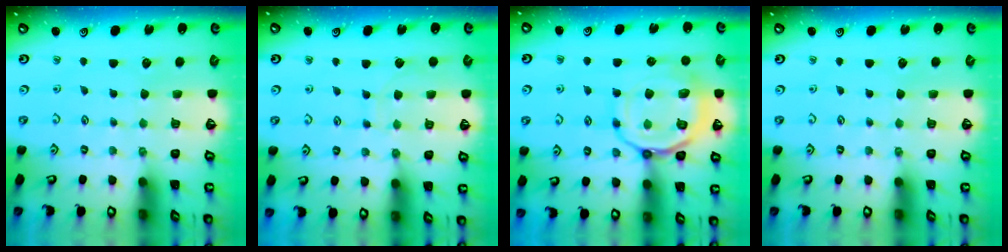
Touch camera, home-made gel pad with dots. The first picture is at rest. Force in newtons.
{"total": 6.7, "press": 6.7, "slide": 0.4}
{"total": 15.3, "press": 15.3, "slide": 1.4}
{"total": 0.0}